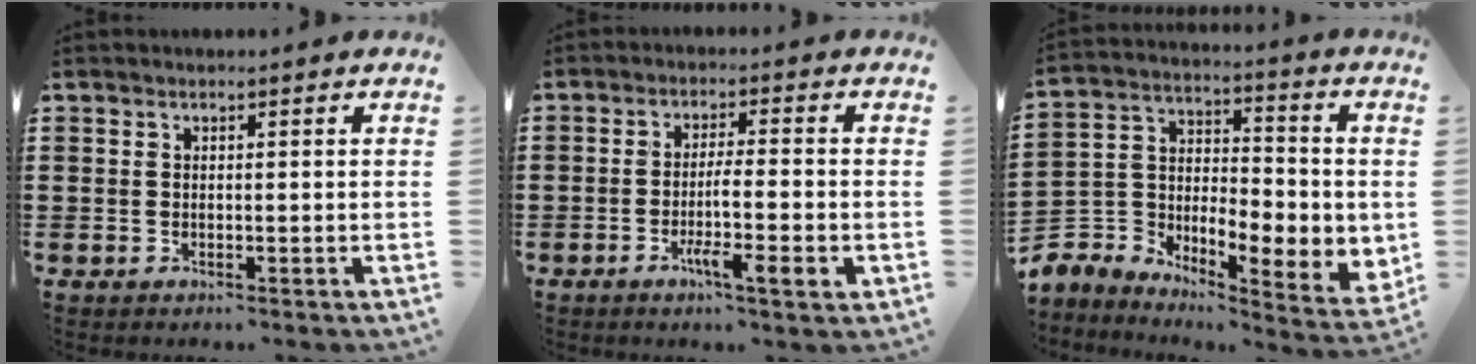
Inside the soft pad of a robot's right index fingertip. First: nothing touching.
{"total": 5.9, "force": [-2.1, 0.3, 5.5], "torque": [-0.096, -0.009, -0.038]}
{"total": 5.5, "force": [-1.8, 3.9, 3.6], "torque": [-0.089, -0.027, -0.033]}